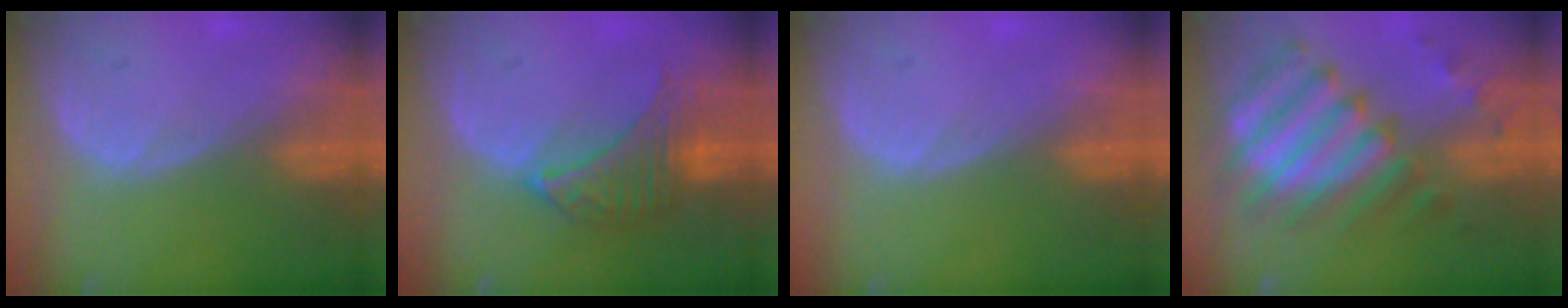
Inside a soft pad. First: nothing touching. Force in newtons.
{"total": 6.5, "press": 6.5, "slide": 0.6}
{"total": 0.0}
{"total": 11.6, "press": 10.6, "slide": 4.9}